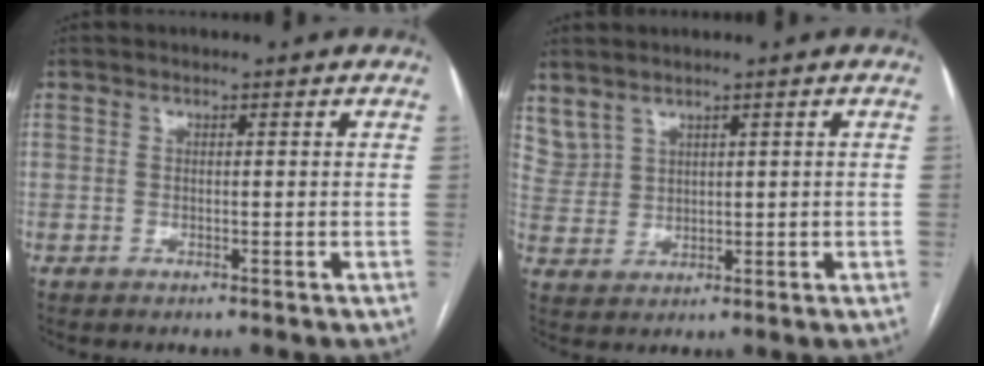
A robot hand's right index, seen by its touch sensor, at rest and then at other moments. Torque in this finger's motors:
{"motor_torque": [-0.25, -0.02, 0.02, 0.00]}